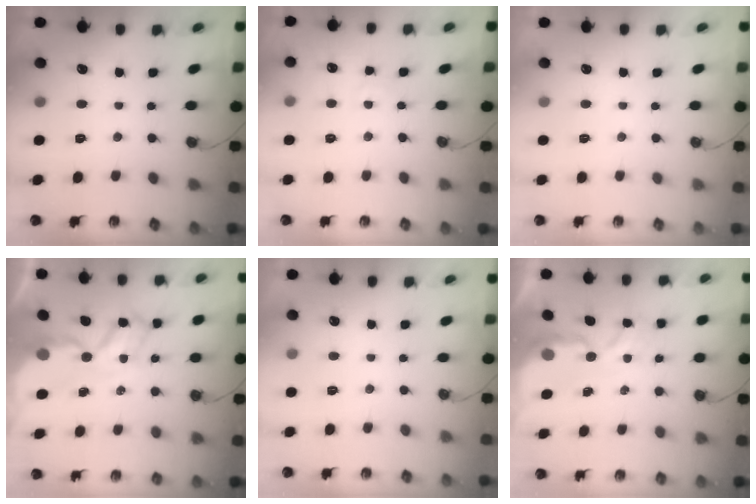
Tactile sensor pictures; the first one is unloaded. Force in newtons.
{"total": 5.3, "press": 5.3, "slide": 0.7}
{"total": 0.0}
{"total": 8.6, "press": 8.6, "slide": 0.9}
{"total": 0.0}
{"total": 3.8, "press": 3.8, "slide": 0.2}